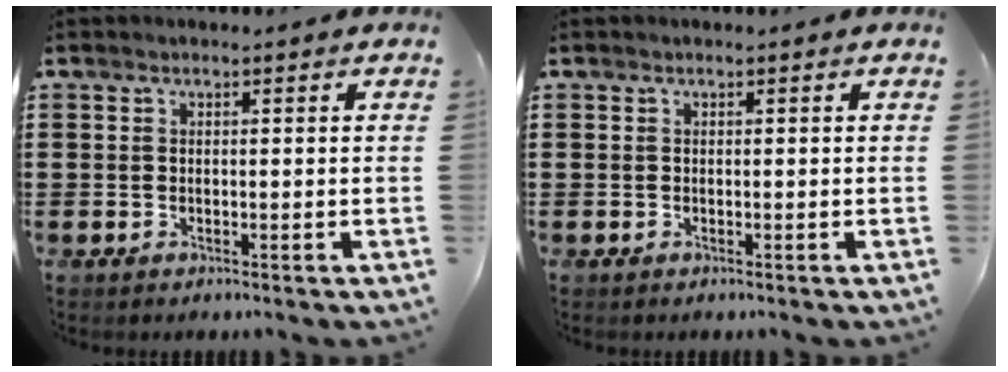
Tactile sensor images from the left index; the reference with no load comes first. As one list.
[{"total": 0.0}]